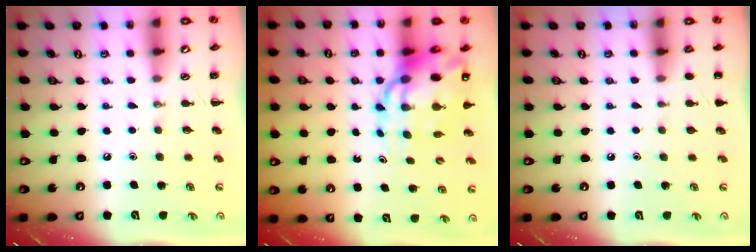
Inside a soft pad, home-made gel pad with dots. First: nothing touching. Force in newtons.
{"total": 13.6, "press": 13.0, "slide": 3.8}
{"total": 1.2, "press": 1.2, "slide": 0.1}